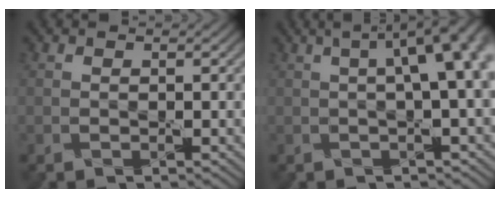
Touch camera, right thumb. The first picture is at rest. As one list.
[{"total": 10.1, "force": [1.6, 3.3, 9.5], "torque": [-0.093, 0.036, 0.007]}]